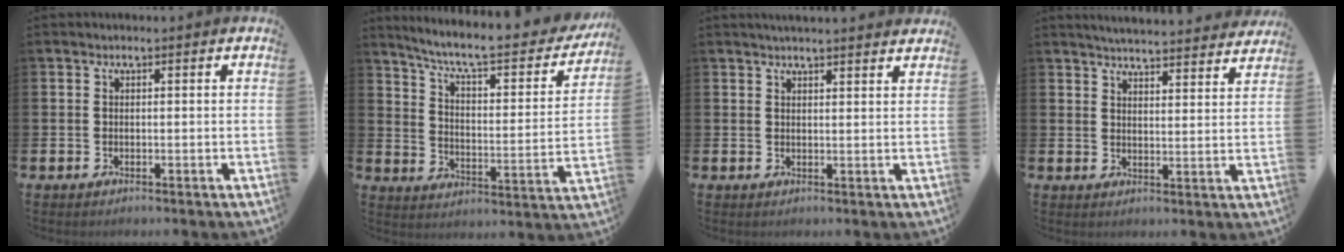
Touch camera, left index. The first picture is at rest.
{"total": 8.0, "force": [6.9, 1.7, 3.7], "torque": [-0.095, -0.049, 0.112]}
{"total": 2.8, "force": [2.8, 0.0, 0.4], "torque": [-0.008, -0.012, 0.050]}
{"total": 5.1, "force": [5.0, 0.1, 0.4], "torque": [-0.018, -0.036, 0.089]}